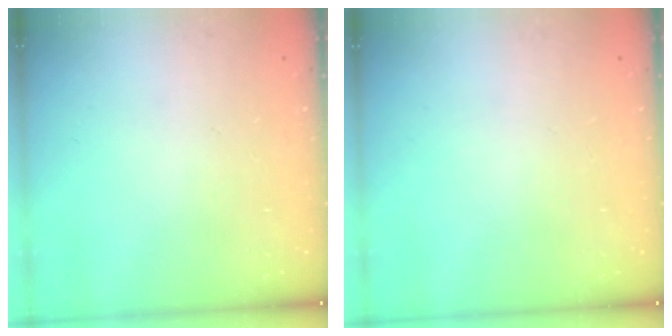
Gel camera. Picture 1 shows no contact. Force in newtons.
{"total": 0.0}